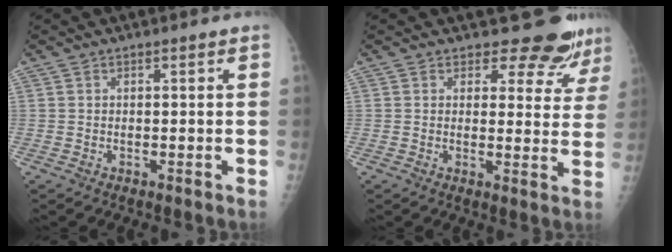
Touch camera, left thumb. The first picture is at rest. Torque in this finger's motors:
{"motor_torque": [-0.45, 0.01, -0.19, -0.21, 0.03]}